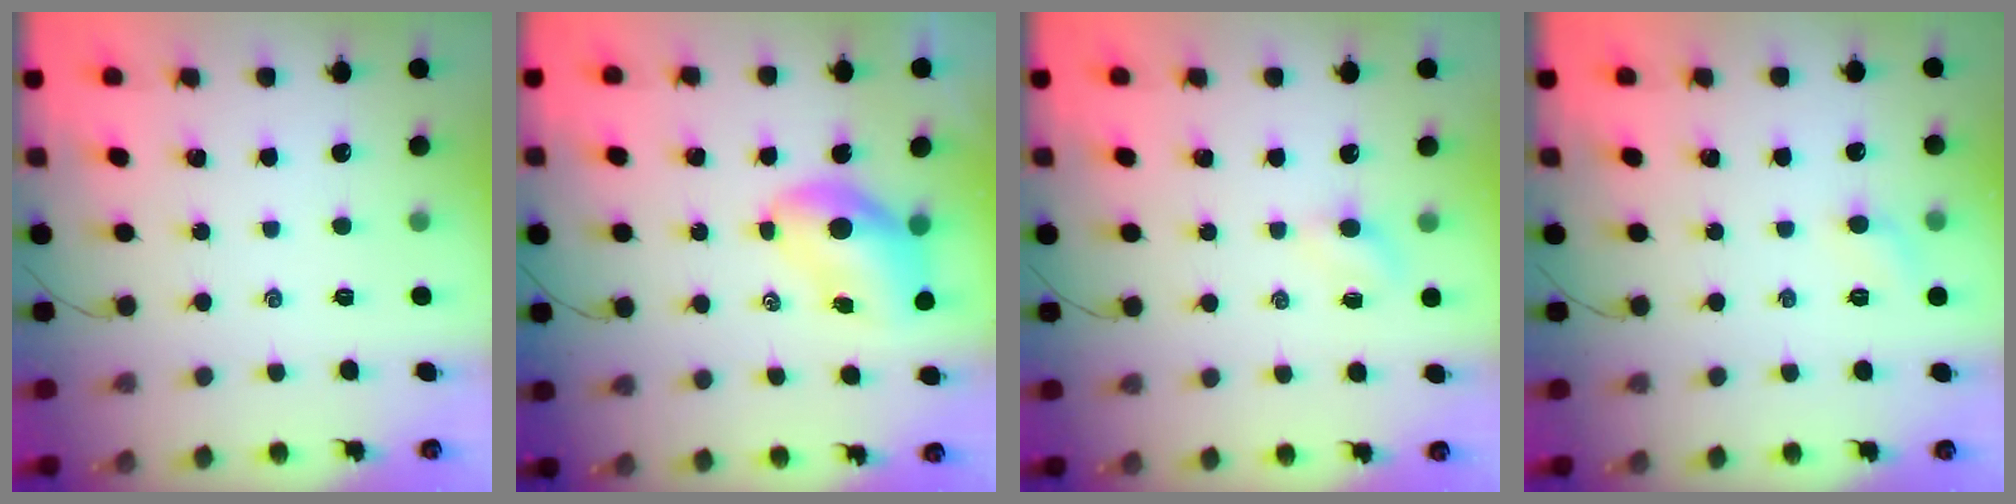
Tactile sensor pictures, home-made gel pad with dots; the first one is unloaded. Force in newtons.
{"total": 8.4, "press": 8.2, "slide": 1.7}
{"total": 2.9, "press": 2.8, "slide": 0.9}
{"total": 5.4, "press": 5.1, "slide": 1.5}